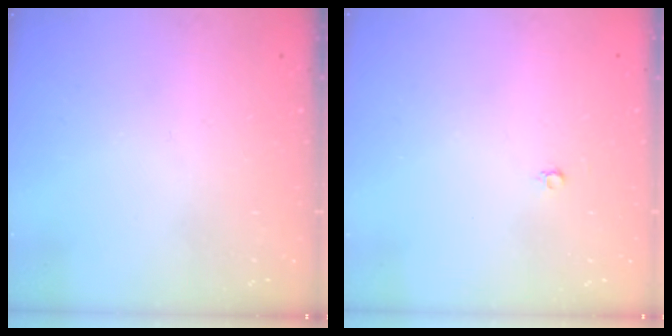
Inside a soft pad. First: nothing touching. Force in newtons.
{"total": 2.2, "press": 2.2, "slide": 0.2}